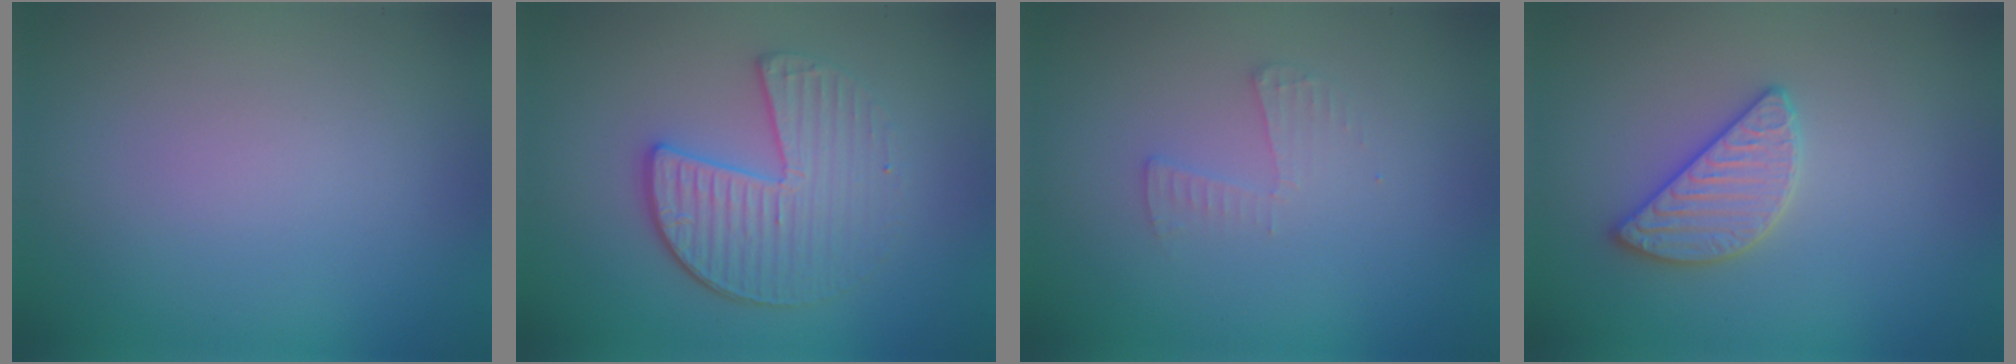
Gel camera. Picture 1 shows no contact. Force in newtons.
{"total": 4.0, "press": 3.5, "slide": 1.8}
{"total": 1.4, "press": 1.4, "slide": 0.1}
{"total": 2.8, "press": 2.8, "slide": 0.2}